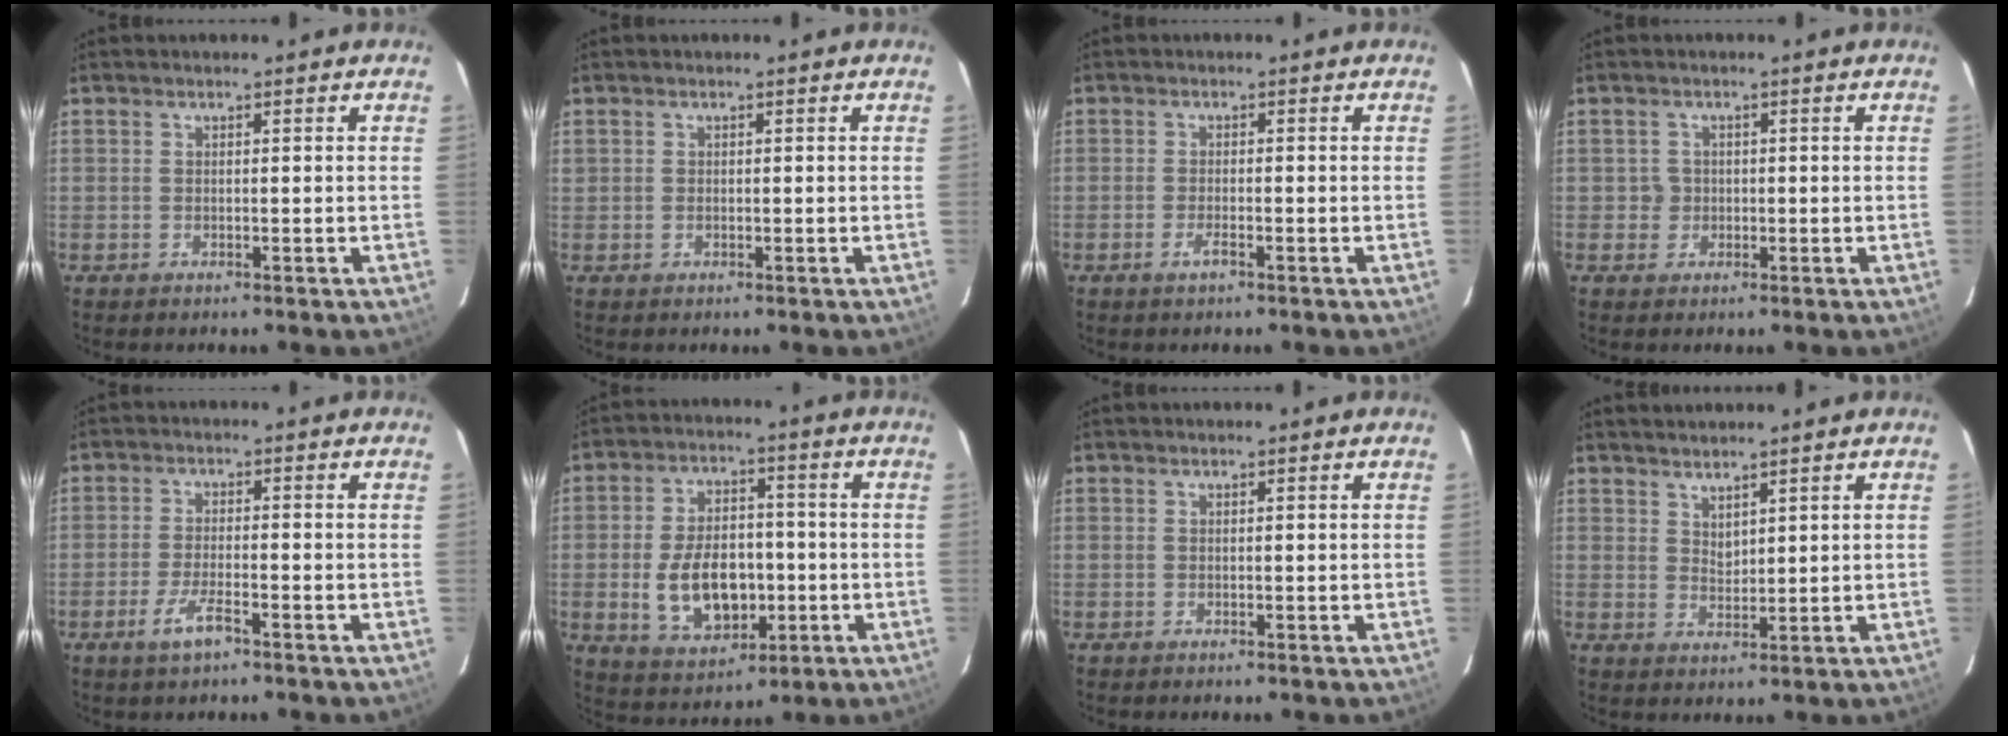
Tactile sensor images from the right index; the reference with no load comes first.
{"total": 0.6, "force": [-0.1, 0.5, 0.2], "torque": [-0.002, 0.000, -0.002]}
{"total": 1.7, "force": [-1.1, 0.2, 1.3], "torque": [-0.030, -0.002, -0.022]}
{"total": 2.1, "force": [-0.3, 2.1, -0.1], "torque": [0.005, 0.009, -0.002]}
{"total": 4.7, "force": [-3.0, 0.9, 3.5], "torque": [-0.081, -0.006, -0.057]}
{"total": 13.1, "force": [-2.5, 8.1, 9.9], "torque": [-0.200, 0.005, -0.024]}
{"total": 0.0}
{"total": 3.3, "force": [3.0, 0.5, 1.2], "torque": [-0.018, 0.000, 0.054]}